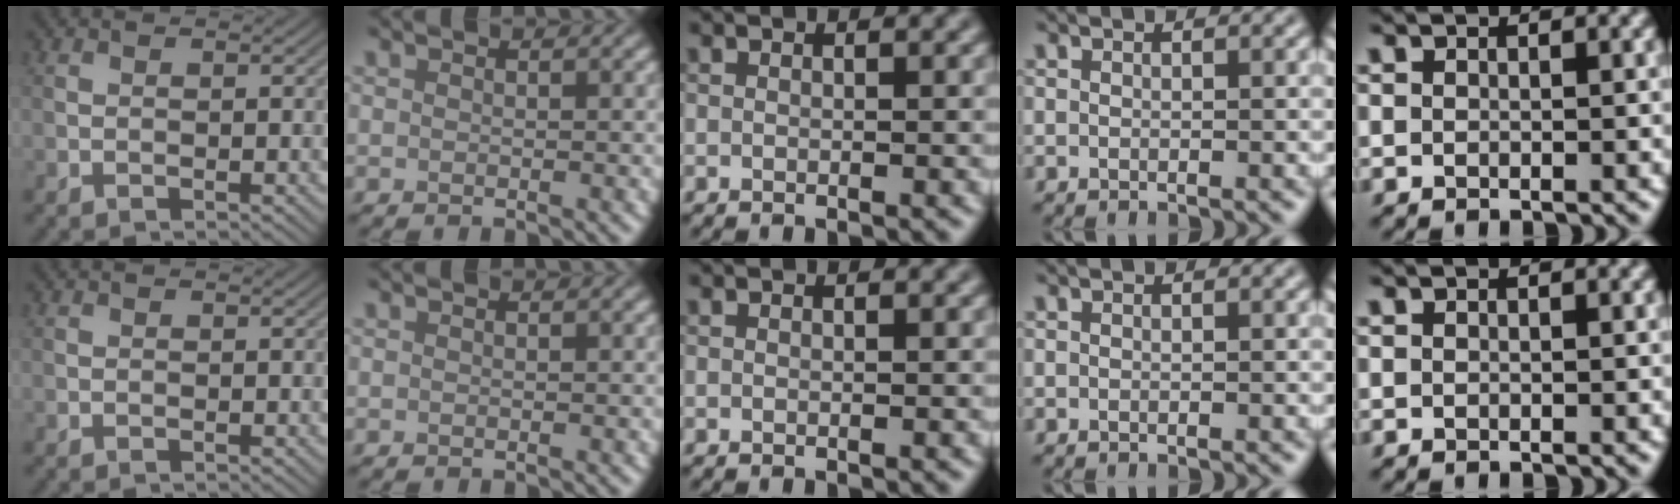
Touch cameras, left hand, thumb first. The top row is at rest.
{}